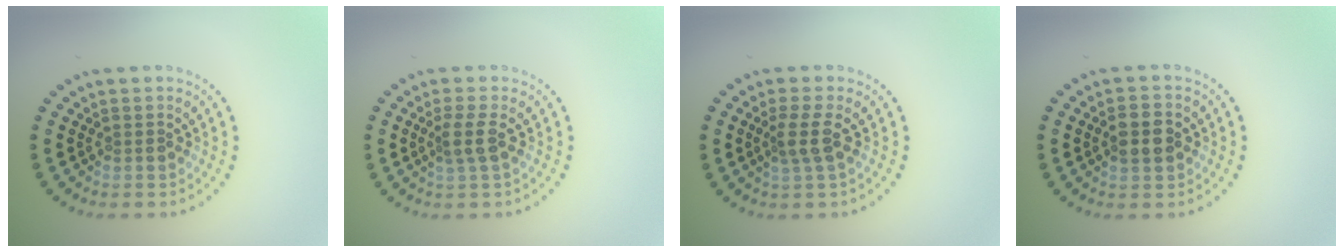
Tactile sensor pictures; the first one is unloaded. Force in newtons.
{"total": 1.8, "press": 1.5, "slide": 1.0}
{"total": 2.3, "press": 1.9, "slide": 1.4}
{"total": 2.8, "press": 2.8, "slide": 0.1}